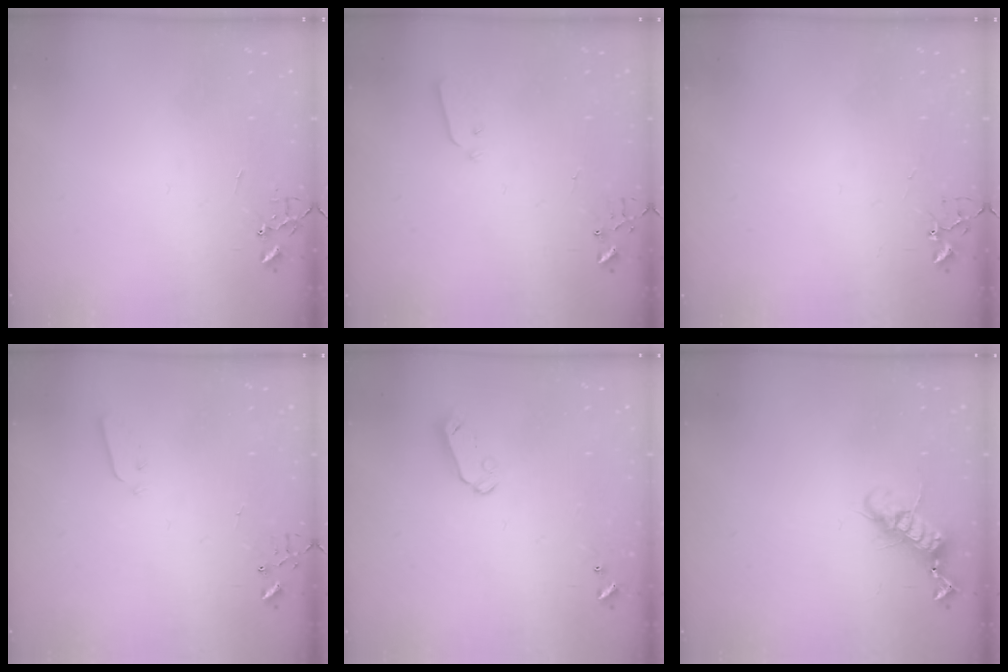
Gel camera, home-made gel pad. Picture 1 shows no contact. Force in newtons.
{"total": 3.6, "press": 3.6, "slide": 0.2}
{"total": 4.2, "press": 4.2, "slide": 0.7}
{"total": 2.5, "press": 2.5, "slide": 0.4}
{"total": 5.4, "press": 5.4, "slide": 0.5}
{"total": 11.8, "press": 11.7, "slide": 1.4}